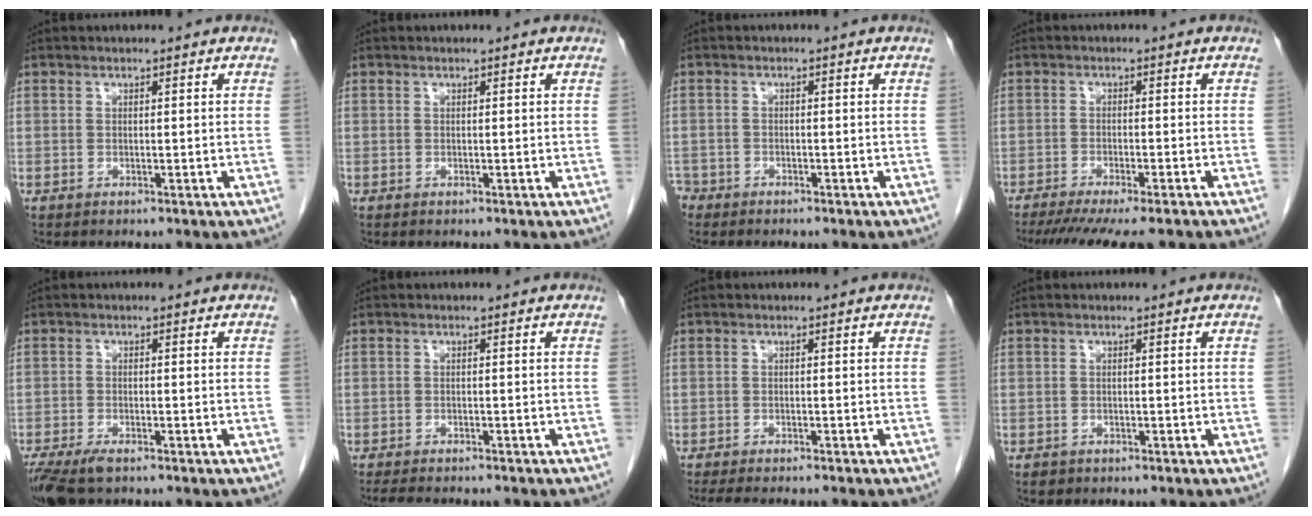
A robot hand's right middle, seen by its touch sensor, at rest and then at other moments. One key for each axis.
{"total": 0.0}
{"total": 3.3, "fx": -2.8, "fy": 1.7, "fz": 0.3, "tx": -0.009, "ty": 0.002, "tz": -0.050}
{"total": 12.2, "fx": -10.3, "fy": 1.1, "fz": 6.4, "tx": -0.088, "ty": -0.027, "tz": -0.146}
{"total": 5.7, "fx": -4.1, "fy": 1.8, "fz": 3.5, "tx": -0.066, "ty": -0.013, "tz": -0.073}
{"total": 6.9, "fx": -6.1, "fy": 1.4, "fz": 3.0, "tx": -0.044, "ty": -0.010, "tz": -0.087}
{"total": 8.2, "fx": -7.2, "fy": 1.1, "fz": 3.8, "tx": -0.047, "ty": -0.014, "tz": -0.099}
{"total": 0.9, "fx": -0.6, "fy": 0.6, "fz": 0.1, "tx": -0.010, "ty": 0.000, "tz": -0.007}